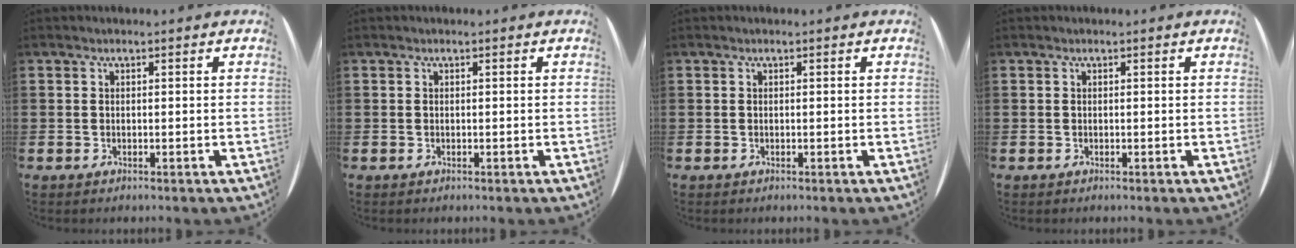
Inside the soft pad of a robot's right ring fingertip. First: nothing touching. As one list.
[{"total": 0.0}, {"total": 0.0}, {"total": 0.0}]